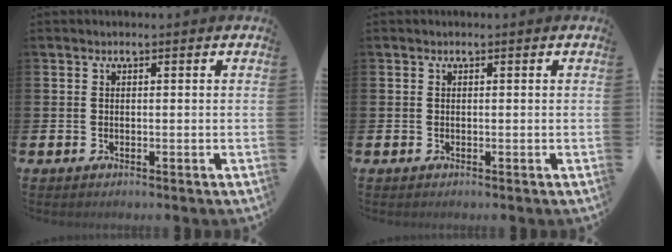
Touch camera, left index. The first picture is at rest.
{"total": 0.0}